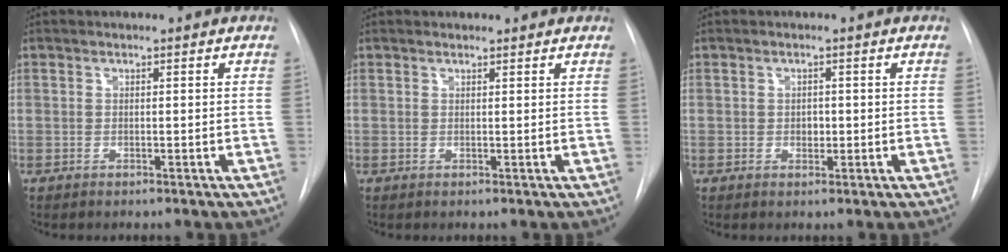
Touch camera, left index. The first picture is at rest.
{"total": 0.7, "force": [0.6, 0.3, 0.1], "torque": [-0.007, 0.007, 0.009]}
{"total": 1.5, "force": [-0.9, 0.9, 0.8], "torque": [-0.011, -0.004, -0.012]}